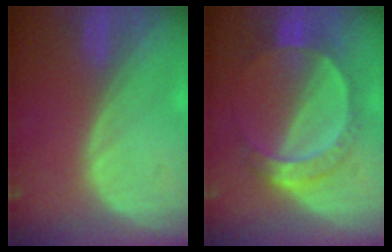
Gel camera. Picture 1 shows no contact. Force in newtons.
{"total": 6.8, "press": 6.5, "slide": 1.7}